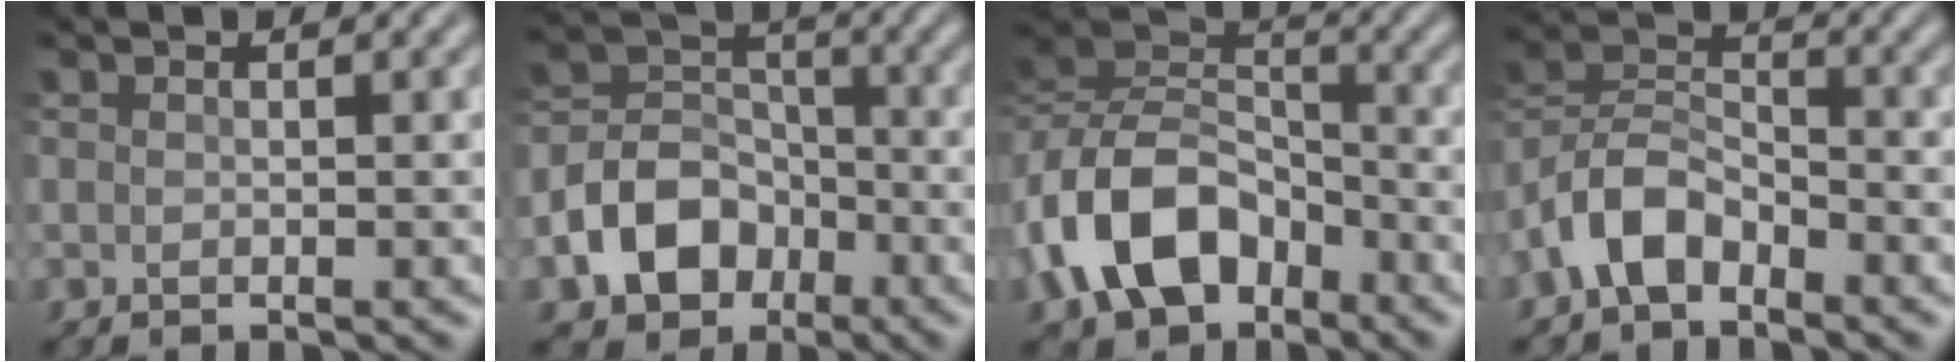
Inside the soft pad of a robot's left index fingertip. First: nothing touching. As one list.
[{"total": 6.7, "force": [-3.1, 5.0, 3.2], "torque": [-0.056, 0.001, -0.065]}, {"total": 9.7, "force": [-4.5, 6.5, 5.7], "torque": [-0.109, 0.008, -0.103]}, {"total": 5.2, "force": [-3.3, 2.9, 2.9], "torque": [-0.060, 0.011, -0.076]}]